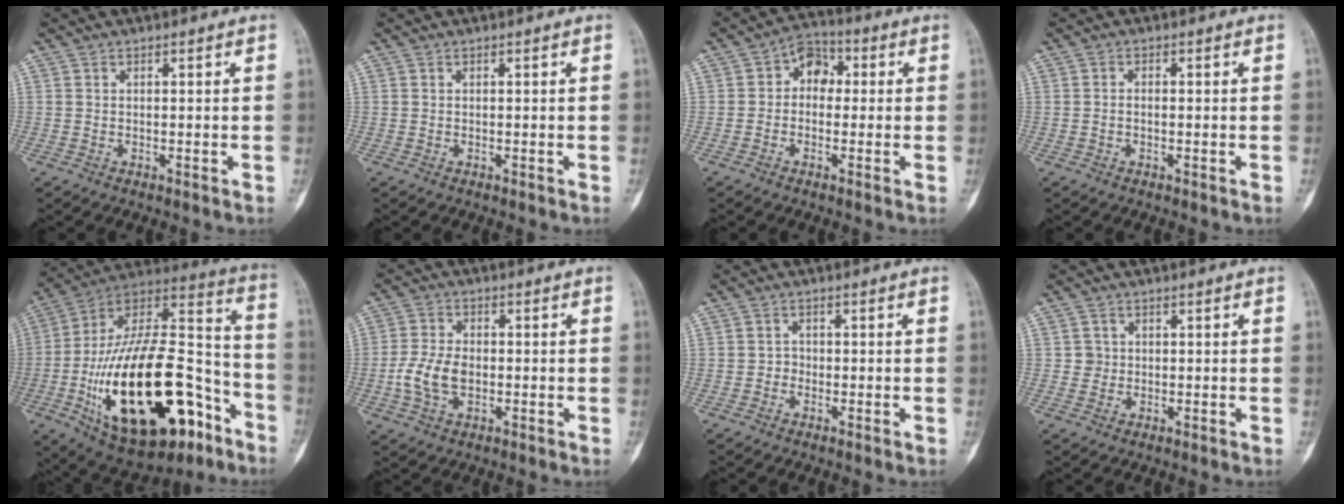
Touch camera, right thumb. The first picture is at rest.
{"total": 0.0}
{"total": 6.3, "force": [0.5, 4.7, 4.2], "torque": [-0.036, 0.022, -0.006]}
{"total": 0.9, "force": [-0.3, 0.6, 0.7], "torque": [-0.013, 0.004, -0.006]}
{"total": 37.4, "force": [-13.8, 17.6, 30.0], "torque": [-0.524, 0.054, -0.205]}
{"total": 7.4, "force": [-1.4, 4.8, 5.6], "torque": [-0.117, 0.011, -0.028]}
{"total": 1.4, "force": [-0.6, 1.2, 0.4], "torque": [0.011, 0.008, -0.015]}
{"total": 1.8, "force": [0.1, 1.8, 0.1], "torque": [0.008, 0.006, 0.000]}